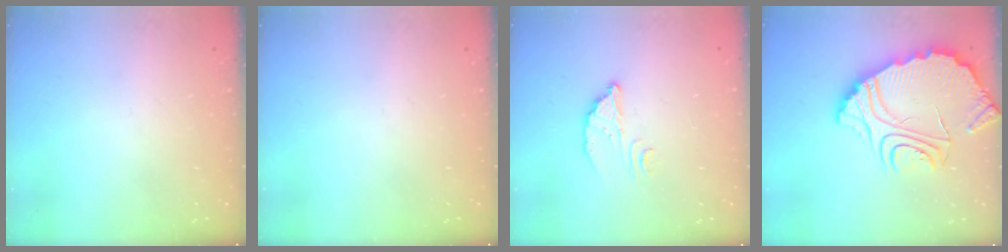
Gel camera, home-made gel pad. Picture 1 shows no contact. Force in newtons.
{"total": 0.0}
{"total": 3.6, "press": 3.6, "slide": 0.2}
{"total": 12.4, "press": 12.4, "slide": 1.2}